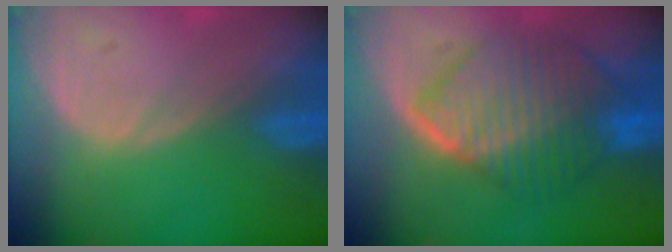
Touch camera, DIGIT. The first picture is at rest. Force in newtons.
{"total": 10.6, "press": 10.5, "slide": 0.9}